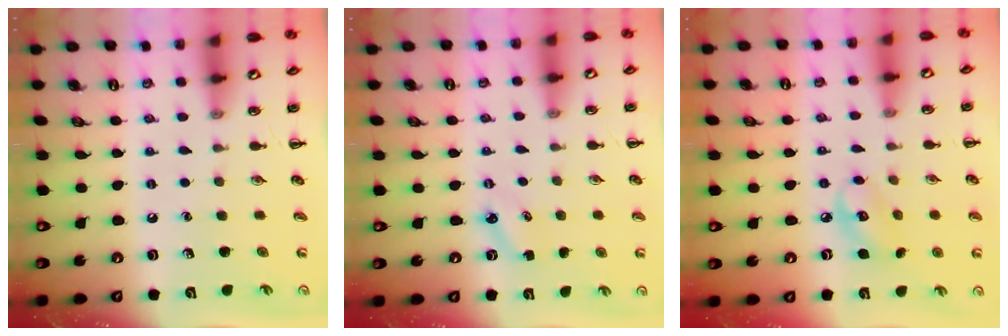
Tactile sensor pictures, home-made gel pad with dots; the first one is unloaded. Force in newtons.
{"total": 2.9, "press": 2.7, "slide": 0.8}
{"total": 7.1, "press": 7.0, "slide": 1.2}